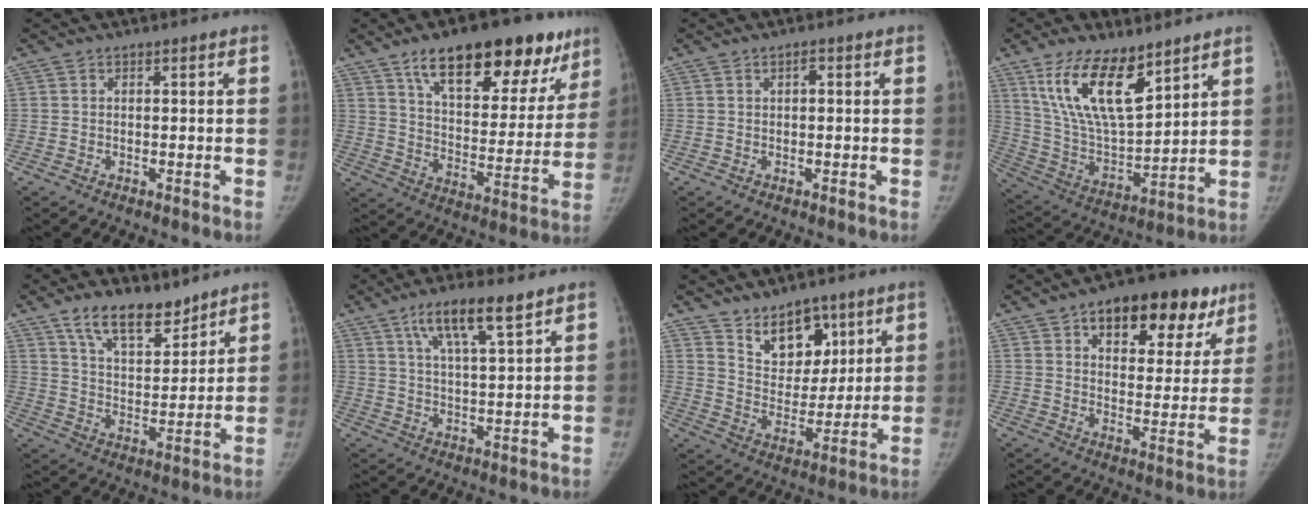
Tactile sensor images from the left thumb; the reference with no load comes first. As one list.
[{"total": 24.3, "force": [15.1, 10.8, 15.8], "torque": [-0.172, -0.037, 0.227]}, {"total": 1.1, "force": [0.3, 0.6, 0.9], "torque": [-0.012, 0.003, 0.002]}, {"total": 17.1, "force": [10.2, 6.9, 11.9], "torque": [-0.194, -0.053, 0.207]}, {"total": 11.7, "force": [8.5, 5.2, 6.0], "torque": [-0.068, -0.060, 0.155]}, {"total": 9.8, "force": [5.8, 2.0, 7.5], "torque": [-0.126, -0.021, 0.105]}, {"total": 11.8, "force": [7.7, 7.3, 5.3], "torque": [-0.044, -0.054, 0.139]}, {"total": 19.6, "force": [10.9, 10.3, 12.7], "torque": [-0.116, -0.018, 0.152]}]